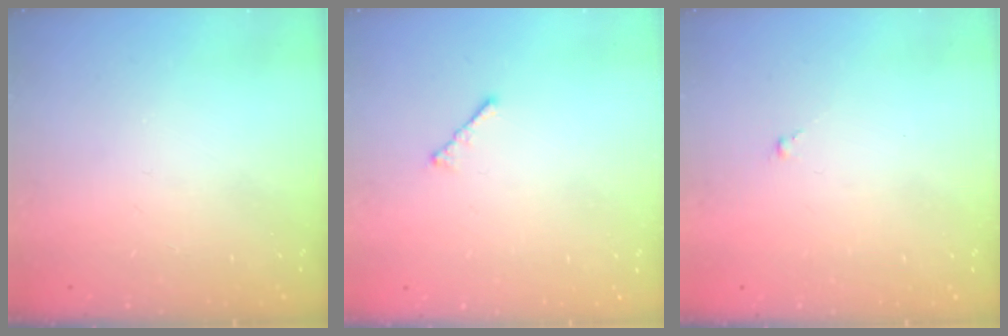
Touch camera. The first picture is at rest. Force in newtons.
{"total": 1.7, "press": 1.6, "slide": 0.5}
{"total": 0.5, "press": 0.4, "slide": 0.4}